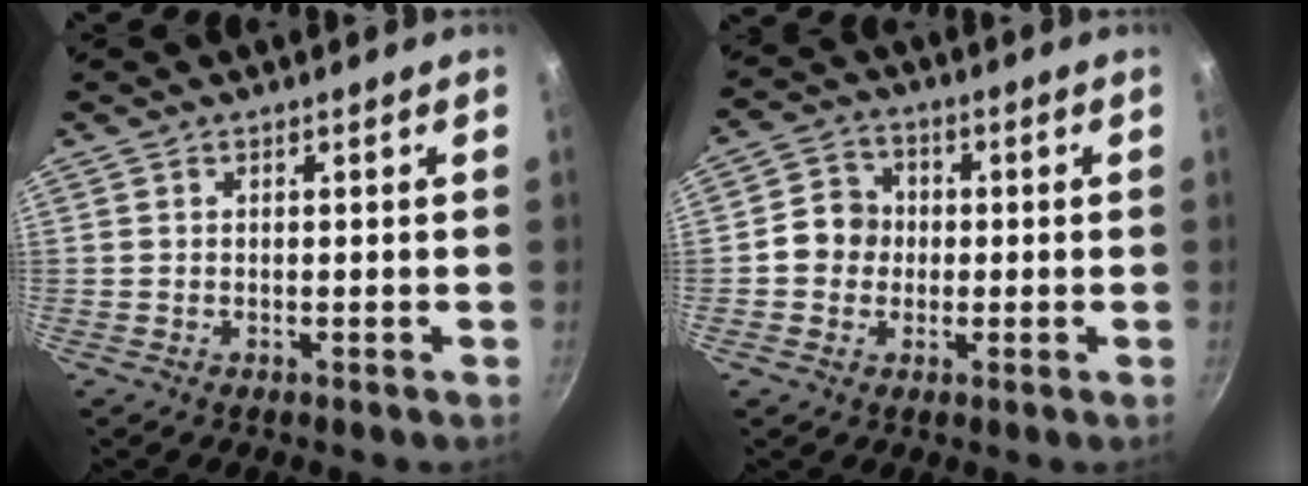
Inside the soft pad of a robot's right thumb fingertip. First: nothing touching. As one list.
[{"total": 6.7, "force": [-0.4, 6.2, 2.7], "torque": [-0.013, 0.015, -0.022]}]